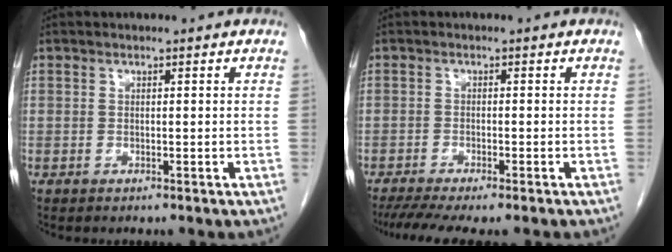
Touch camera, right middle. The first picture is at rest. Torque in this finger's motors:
{"motor_torque": [0.69, -0.51, 0.12, 0.08]}